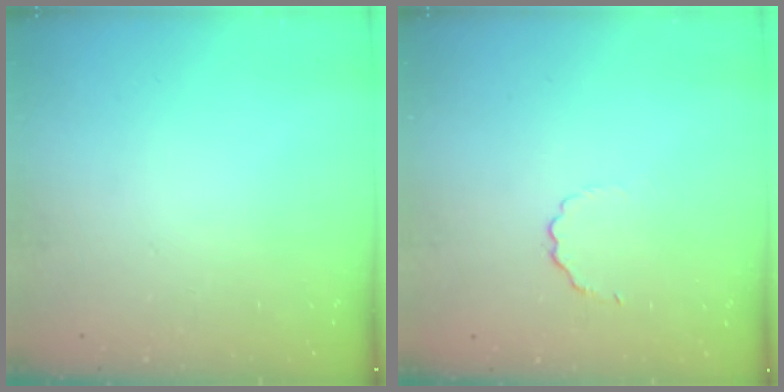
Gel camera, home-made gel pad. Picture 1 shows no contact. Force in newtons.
{"total": 2.7, "press": 2.5, "slide": 0.9}